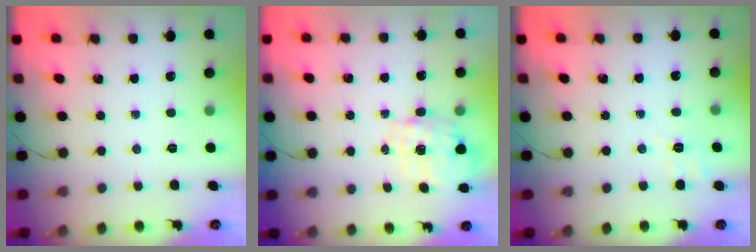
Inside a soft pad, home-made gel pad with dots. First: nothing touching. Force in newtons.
{"total": 2.8, "press": 2.6, "slide": 0.9}
{"total": 3.5, "press": 3.0, "slide": 2.0}